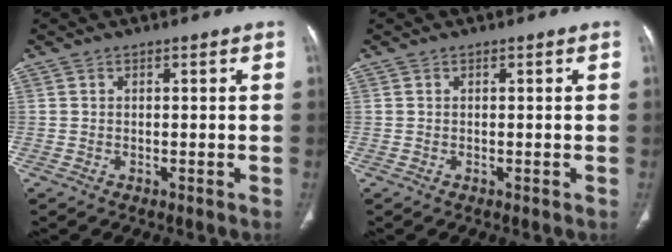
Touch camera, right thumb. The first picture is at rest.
{"total": 0.0}